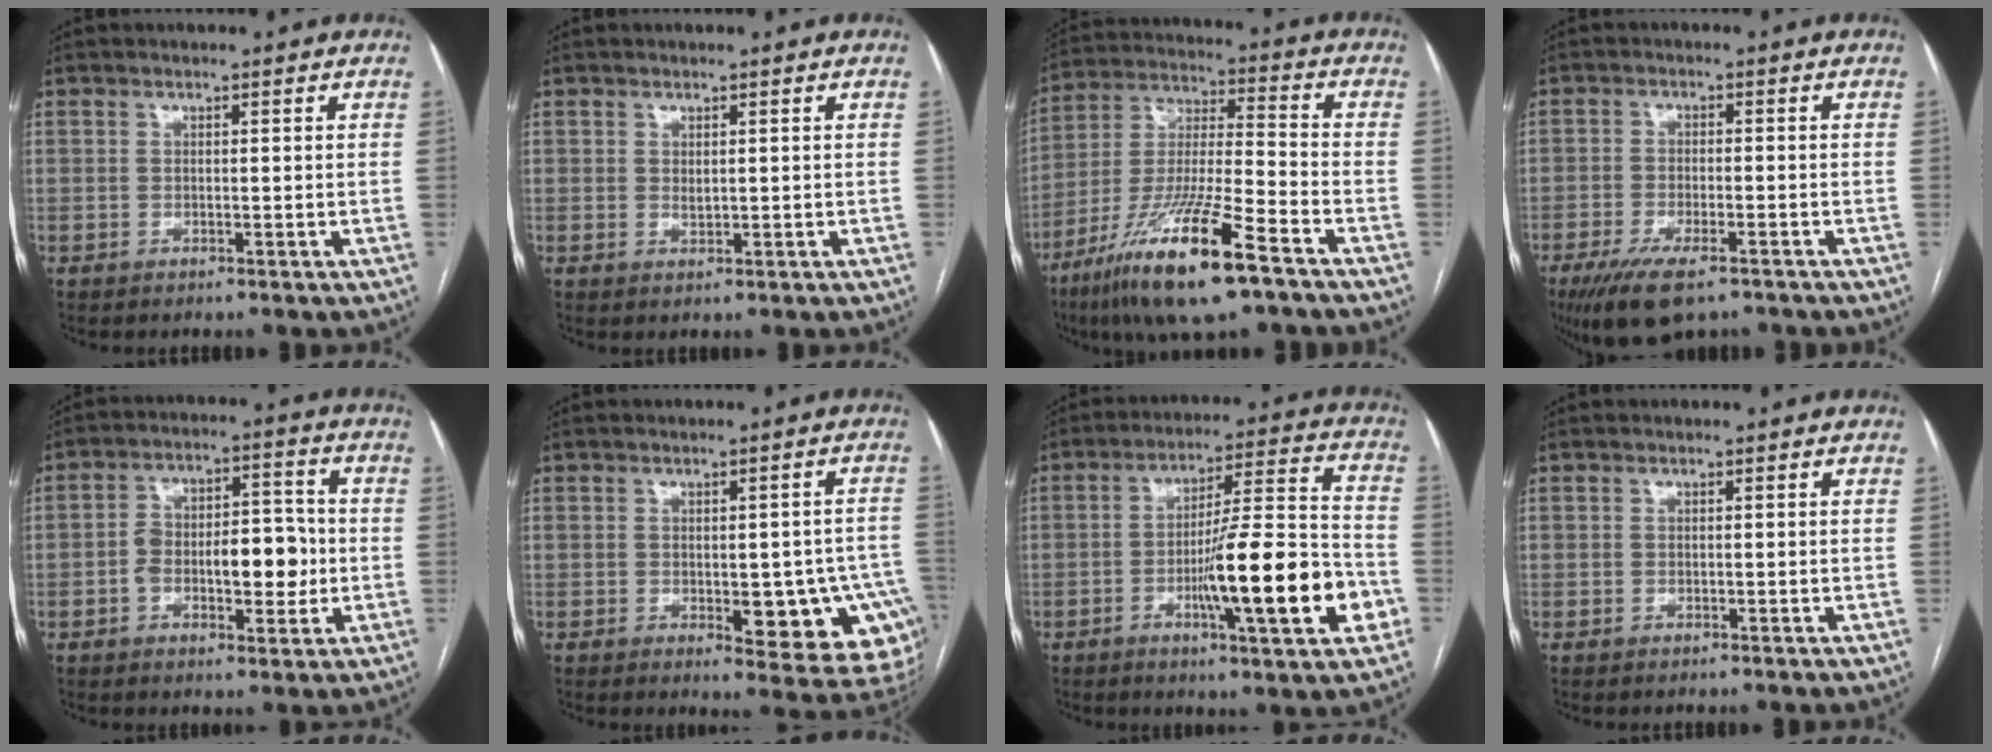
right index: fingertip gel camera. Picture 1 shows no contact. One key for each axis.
{"total": 0.9, "fx": 0.3, "fy": 0.5, "fz": 0.7, "tx": -0.011, "ty": -0.004, "tz": 0.007}
{"total": 18.4, "fx": -11.0, "fy": 1.7, "fz": 14.7, "tx": -0.297, "ty": -0.041, "tz": -0.203}
{"total": 9.3, "fx": -6.5, "fy": 2.8, "fz": 6.1, "tx": -0.104, "ty": -0.017, "tz": -0.107}
{"total": 11.0, "fx": -1.8, "fy": 5.0, "fz": 9.6, "tx": -0.152, "ty": 0.027, "tz": -0.023}
{"total": 13.7, "fx": -3.5, "fy": 5.7, "fz": 11.9, "tx": -0.092, "ty": 0.019, "tz": -0.028}
{"total": 17.8, "fx": -5.5, "fy": 1.6, "fz": 16.9, "tx": -0.258, "ty": 0.000, "tz": -0.082}
{"total": 0.0}